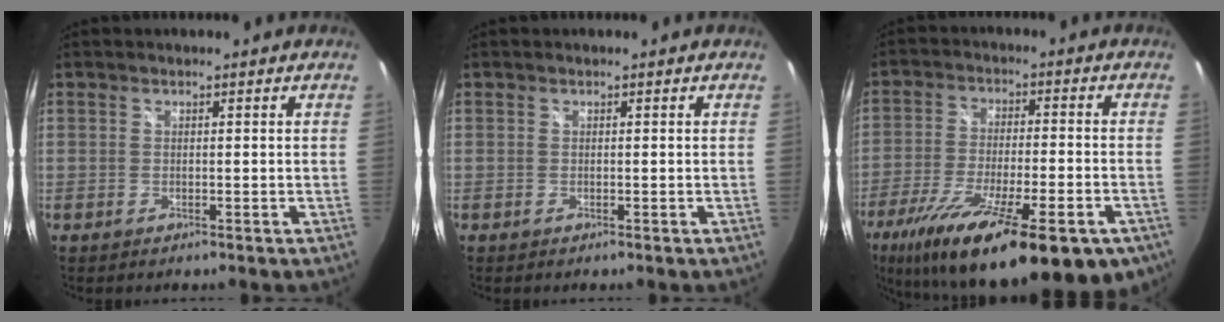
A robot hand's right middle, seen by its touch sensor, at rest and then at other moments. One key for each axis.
{"total": 0.0}
{"total": 26.9, "fx": -17.2, "fy": 7.8, "fz": 19.1, "tx": -0.337, "ty": -0.067, "tz": -0.260}